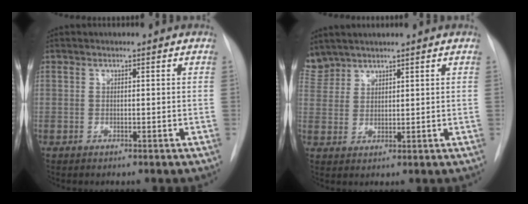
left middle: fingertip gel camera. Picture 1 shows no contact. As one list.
[{"total": 4.7, "force": [4.4, 1.7, 0.0], "torque": [-0.003, 0.012, 0.096]}]